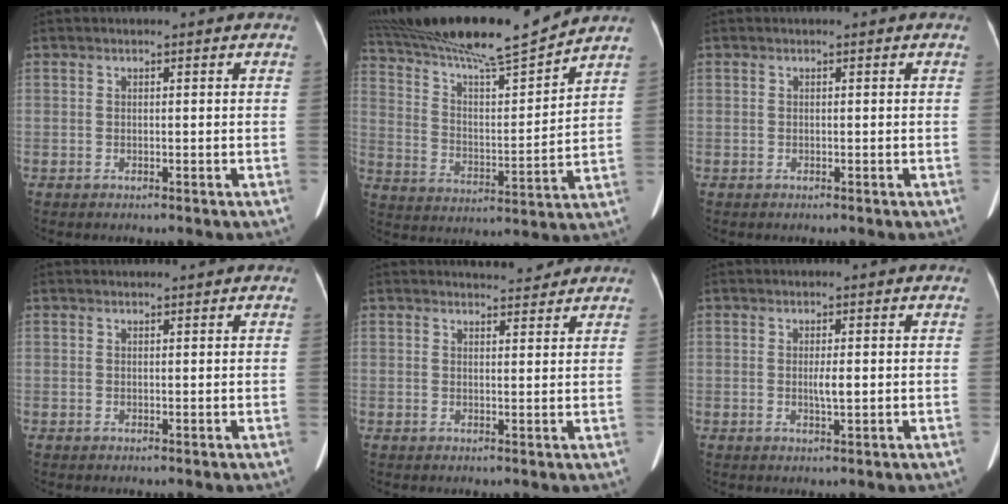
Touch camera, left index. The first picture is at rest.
{"total": 19.2, "force": [17.1, 0.0, 8.8], "torque": [-0.163, -0.004, 0.283]}
{"total": 0.0}
{"total": 1.4, "force": [1.3, 0.2, 0.6], "torque": [-0.006, 0.015, 0.020]}
{"total": 4.3, "force": [4.1, 0.9, 1.0], "torque": [-0.016, 0.002, 0.051]}
{"total": 1.8, "force": [-0.3, 0.2, 1.8], "torque": [-0.036, -0.005, -0.003]}